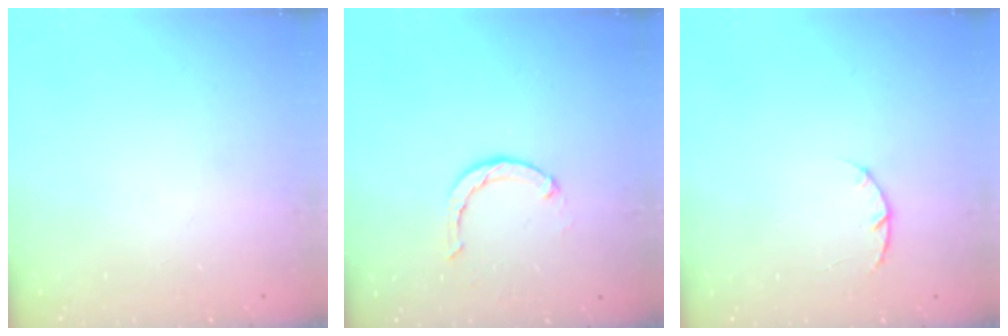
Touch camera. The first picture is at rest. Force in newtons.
{"total": 2.4, "press": 2.4, "slide": 0.4}
{"total": 2.9, "press": 2.9, "slide": 0.5}